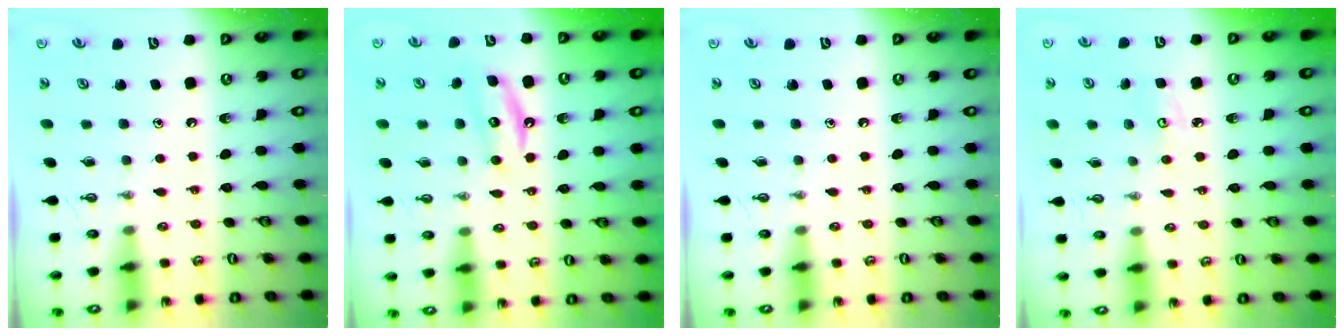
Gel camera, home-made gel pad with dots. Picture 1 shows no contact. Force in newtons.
{"total": 5.7, "press": 5.6, "slide": 1.1}
{"total": 0.0}
{"total": 3.9, "press": 3.9, "slide": 0.3}